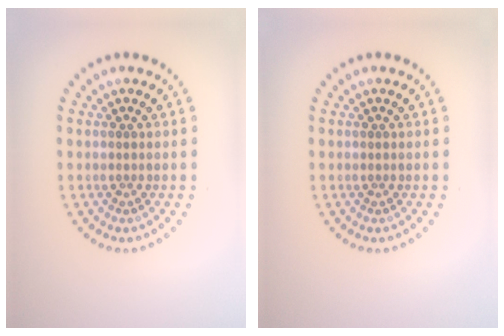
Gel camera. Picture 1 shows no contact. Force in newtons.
{"total": 0.0}